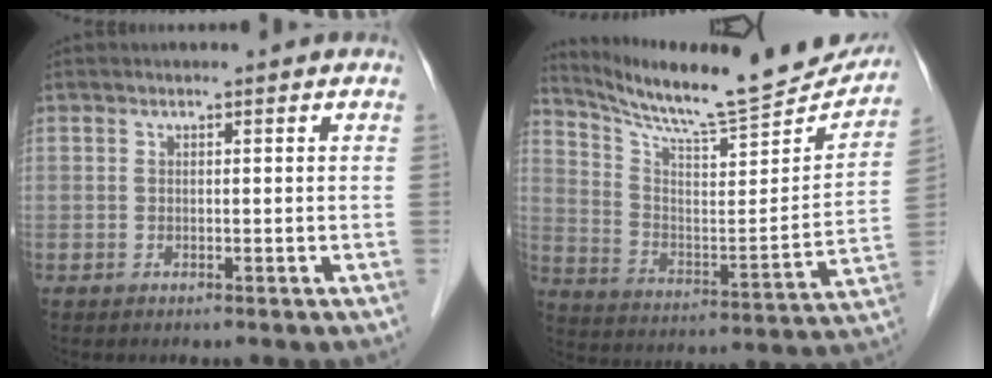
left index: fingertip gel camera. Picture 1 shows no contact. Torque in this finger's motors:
{"motor_torque": [0.01, -0.16, 0.05, 0.06]}